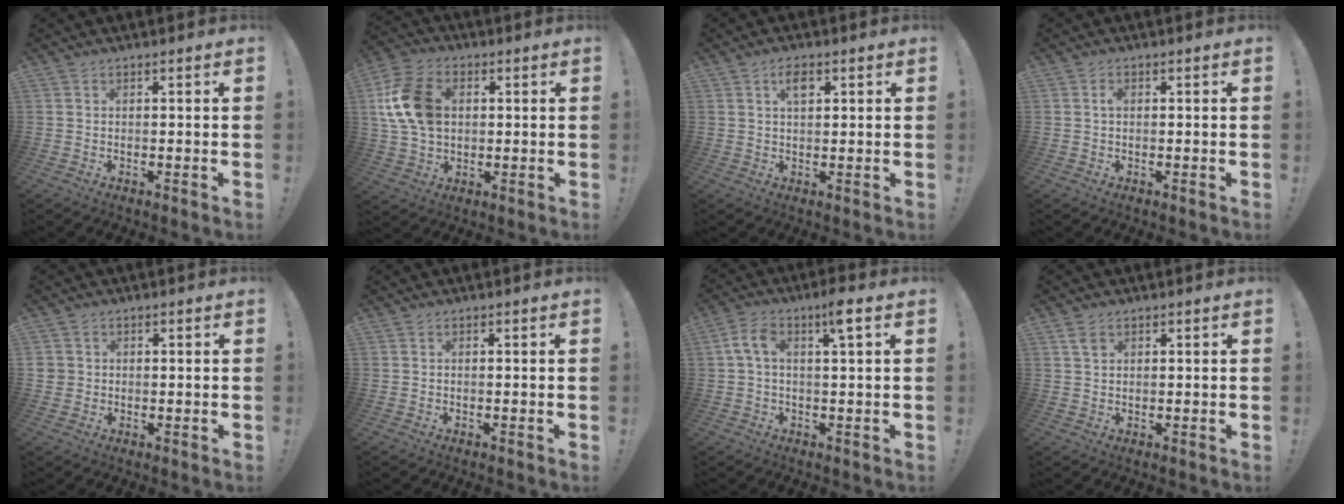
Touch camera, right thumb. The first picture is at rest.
{"total": 15.9, "force": [2.7, 11.5, 10.7], "torque": [-0.197, 0.003, 0.053]}
{"total": 4.1, "force": [1.9, 2.1, 3.0], "torque": [-0.041, -0.001, 0.028]}
{"total": 1.3, "force": [0.2, 0.8, 1.0], "torque": [-0.014, 0.003, 0.000]}
{"total": 2.4, "force": [0.4, 2.3, 0.5], "torque": [-0.006, 0.002, 0.007]}
{"total": 0.0}
{"total": 7.4, "force": [2.2, 1.7, 6.8], "torque": [-0.116, 0.003, 0.034]}
{"total": 2.6, "force": [1.4, 1.5, 1.5], "torque": [-0.024, -0.001, 0.025]}